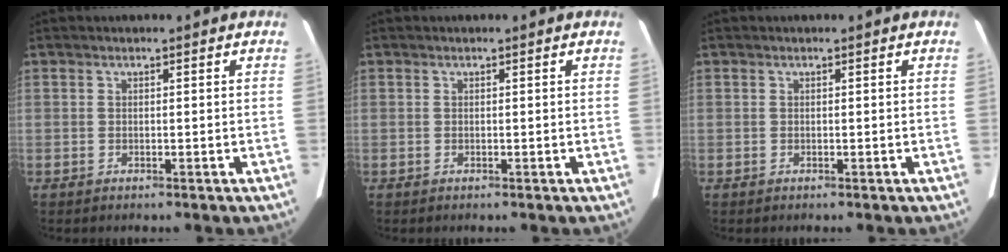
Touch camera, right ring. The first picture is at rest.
{"total": 0.0}
{"total": 0.0}